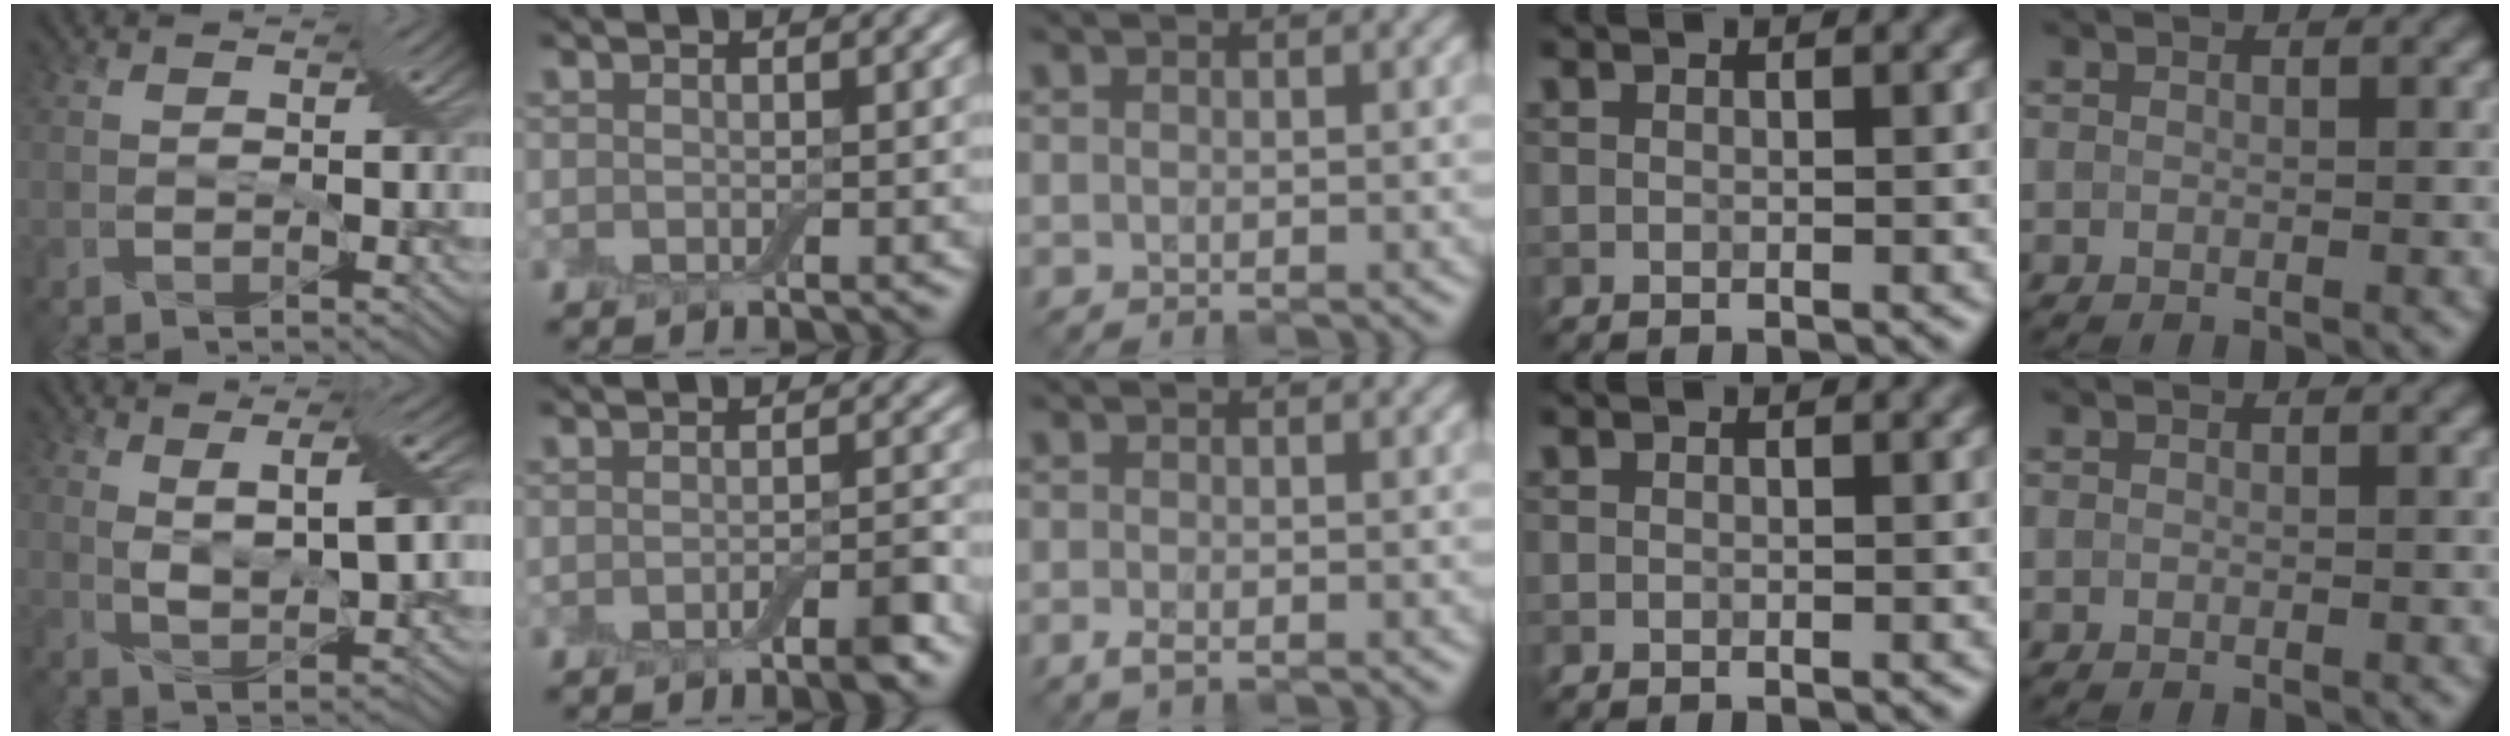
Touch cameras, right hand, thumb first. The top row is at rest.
{"thumb": {"total": 5.1, "force": [2.4, 1.0, 4.3], "torque": [-0.078, -0.001, 0.044]}, "index": {"total": 2.2, "force": [-1.2, 0.5, 1.8], "torque": [-0.025, -0.001, -0.019]}, "middle": {"total": 1.3, "force": [-0.8, 0.3, 0.9], "torque": [-0.020, -0.005, -0.016]}}